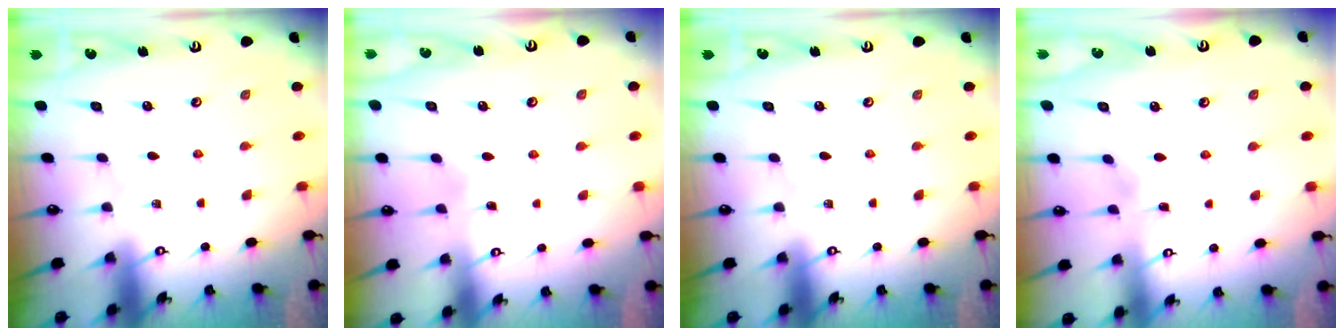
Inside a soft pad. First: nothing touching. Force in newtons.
{"total": 3.1, "press": 3.1, "slide": 0.3}
{"total": 0.0}
{"total": 3.1, "press": 3.0, "slide": 0.5}